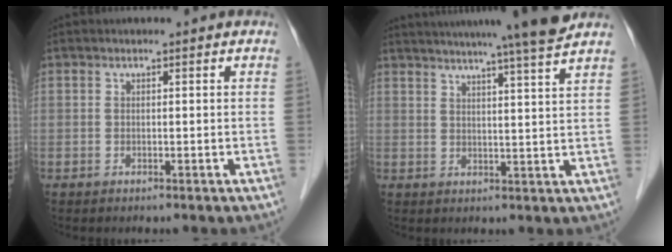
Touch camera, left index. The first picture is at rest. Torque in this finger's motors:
{"motor_torque": [0.08, -0.41, 0.60, 0.14]}